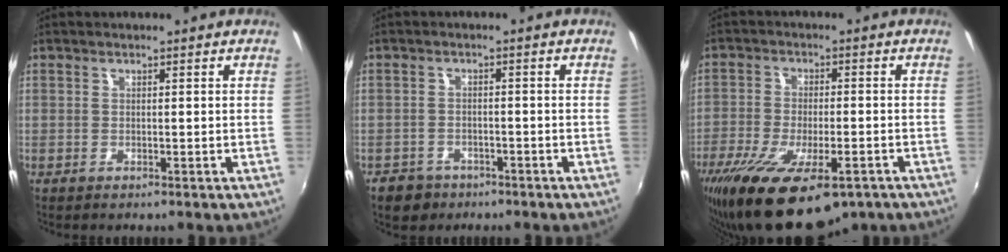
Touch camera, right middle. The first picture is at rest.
{"total": 4.8, "force": [-3.3, 3.2, 1.2], "torque": [-0.045, 0.001, -0.050]}
{"total": 19.6, "force": [-12.4, 7.1, 13.4], "torque": [-0.268, -0.060, -0.198]}